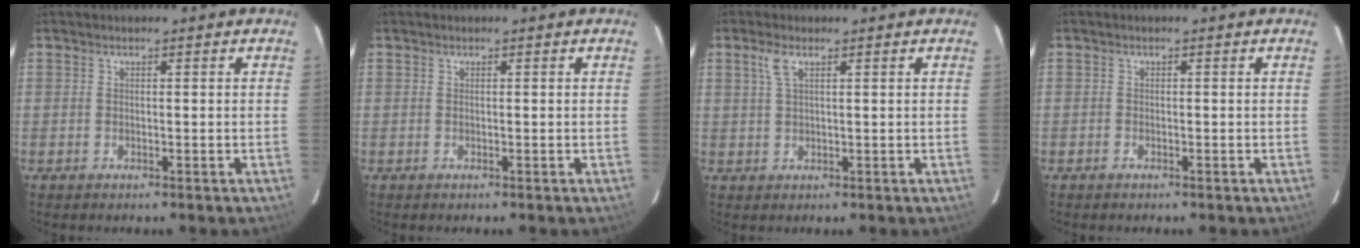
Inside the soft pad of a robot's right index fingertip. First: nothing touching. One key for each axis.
{"total": 0.0}
{"total": 2.8, "fx": 1.5, "fy": 0.8, "fz": 2.2, "tx": -0.049, "ty": 0.005, "tz": 0.031}
{"total": 0.6, "fx": -0.5, "fy": 0.3, "fz": 0.0, "tx": -0.001, "ty": 0.003, "tz": -0.008}